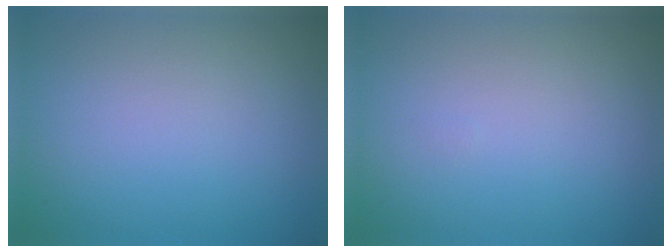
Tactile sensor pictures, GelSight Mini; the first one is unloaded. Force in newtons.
{"total": 0.0}